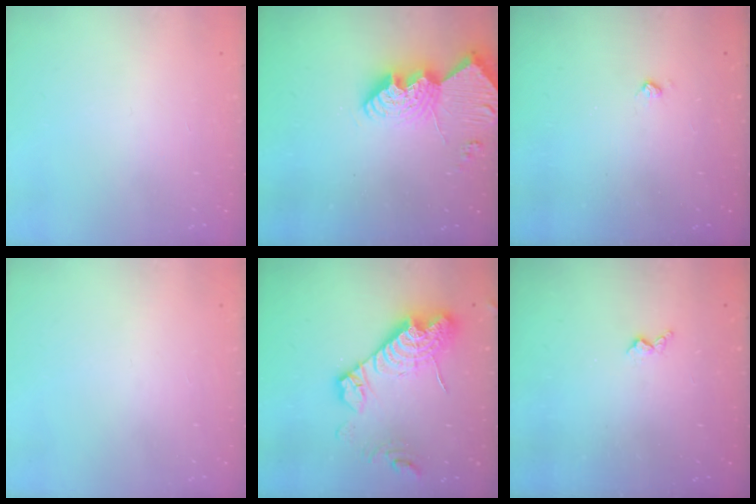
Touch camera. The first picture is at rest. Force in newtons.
{"total": 13.9, "press": 13.9, "slide": 0.9}
{"total": 3.4, "press": 3.3, "slide": 0.7}
{"total": 0.0}
{"total": 18.7, "press": 18.6, "slide": 1.6}
{"total": 3.4, "press": 3.3, "slide": 0.6}